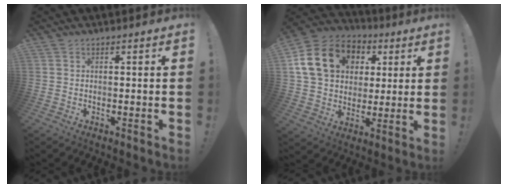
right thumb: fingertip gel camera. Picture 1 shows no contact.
{"total": 19.7, "force": [6.2, 15.1, 11.1], "torque": [-0.179, -0.003, 0.130]}